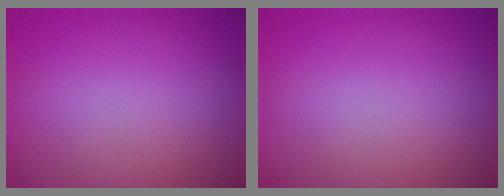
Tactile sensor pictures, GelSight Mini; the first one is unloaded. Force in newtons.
{"total": 0.0}